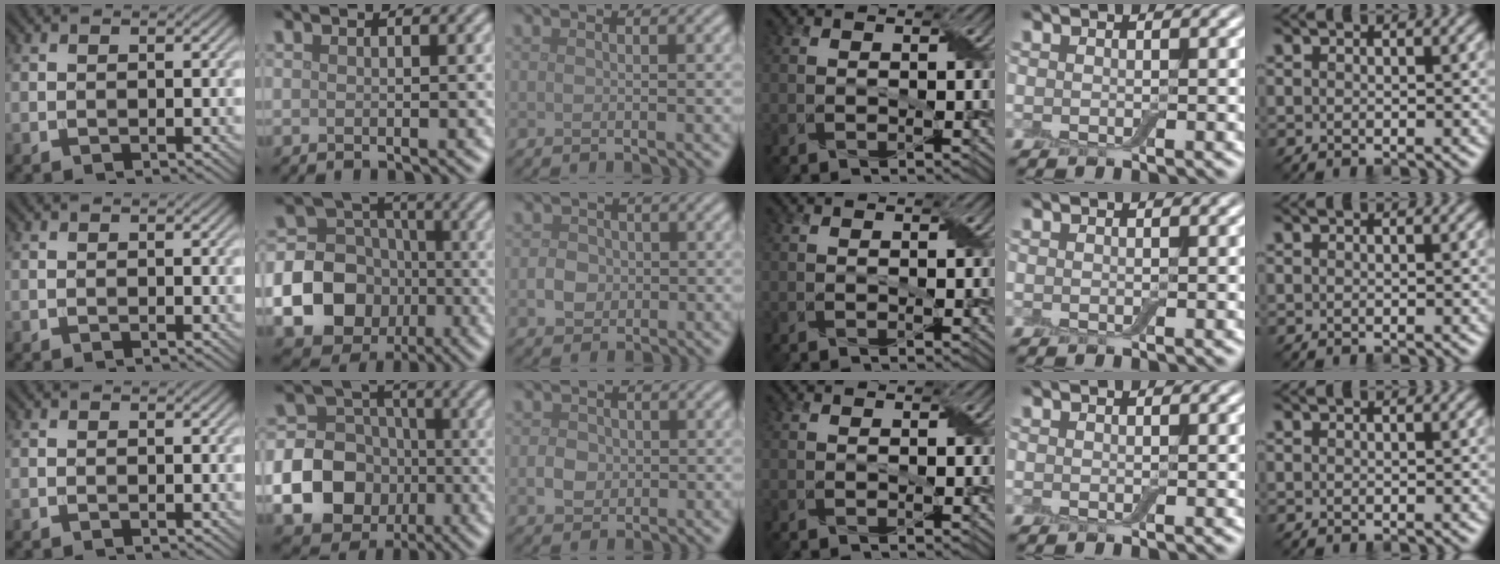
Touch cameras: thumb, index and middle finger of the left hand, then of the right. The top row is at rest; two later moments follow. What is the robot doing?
{"motion": "fold", "object": "aluminum foil"}